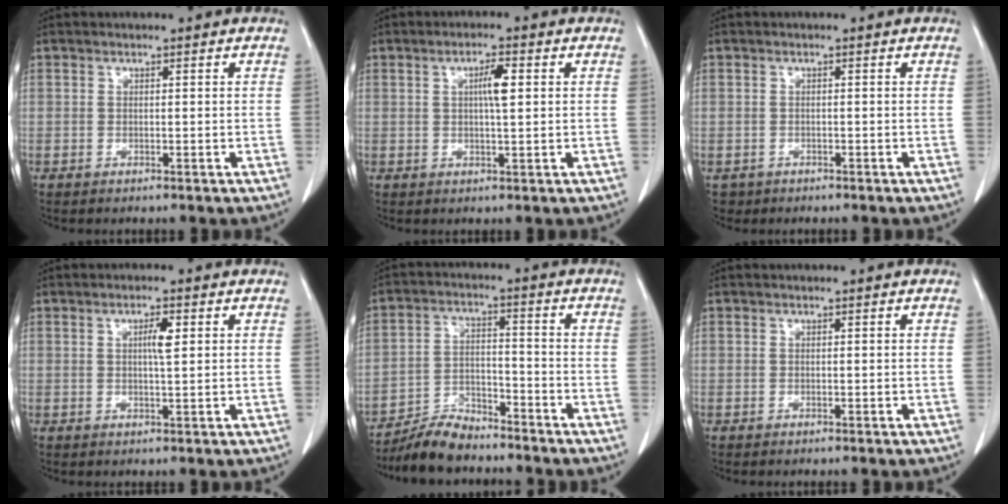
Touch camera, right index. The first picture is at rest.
{"total": 3.7, "force": [0.8, 0.4, 3.6], "torque": [-0.063, 0.002, 0.013]}
{"total": 1.9, "force": [-1.1, 1.6, -0.1], "torque": [-0.007, 0.004, -0.019]}
{"total": 2.8, "force": [0.8, 0.3, 2.7], "torque": [-0.048, 0.000, 0.013]}
{"total": 7.4, "force": [-7.0, 1.8, 1.8], "torque": [-0.036, -0.002, -0.128]}
{"total": 0.0}